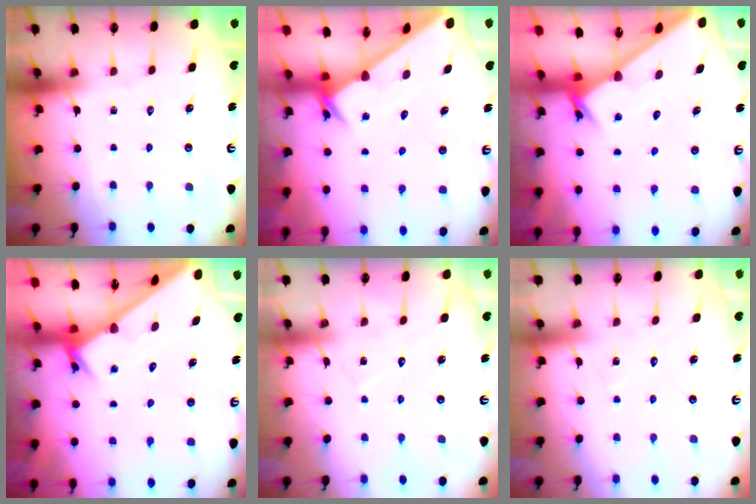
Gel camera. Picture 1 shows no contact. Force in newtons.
{"total": 2.9, "press": 2.9, "slide": 0.1}
{"total": 2.6, "press": 2.6, "slide": 0.2}
{"total": 2.4, "press": 2.4, "slide": 0.2}
{"total": 6.7, "press": 6.7, "slide": 0.4}
{"total": 4.8, "press": 4.7, "slide": 0.5}